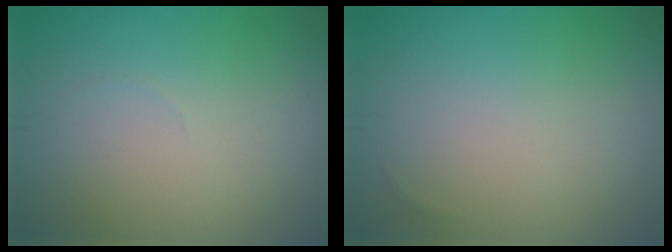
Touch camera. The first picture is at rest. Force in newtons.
{"total": 0.0}